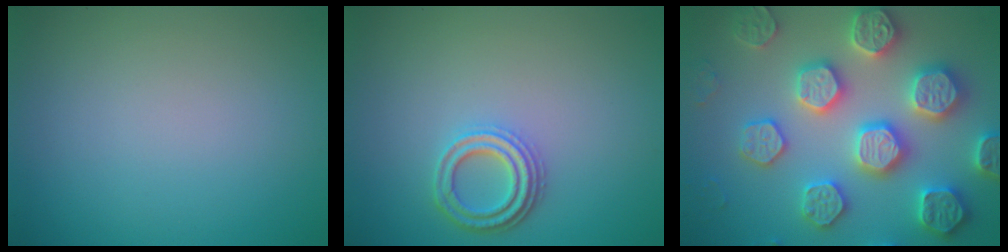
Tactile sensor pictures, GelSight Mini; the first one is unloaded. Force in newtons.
{"total": 3.0, "press": 2.6, "slide": 1.6}
{"total": 7.9, "press": 7.7, "slide": 1.7}